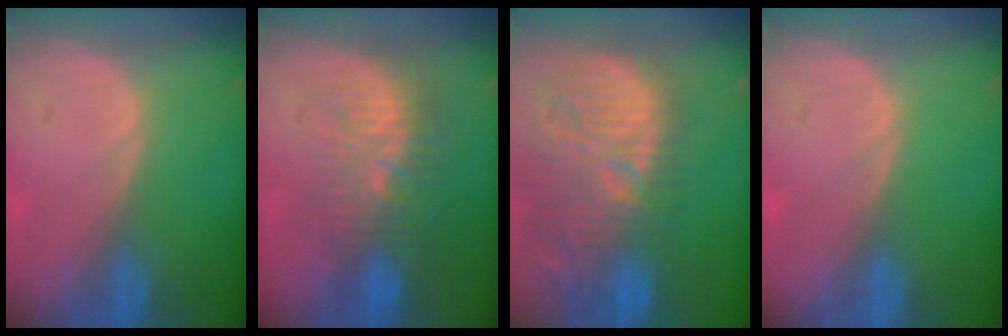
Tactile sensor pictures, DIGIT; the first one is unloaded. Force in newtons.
{"total": 9.6, "press": 9.2, "slide": 2.8}
{"total": 14.7, "press": 13.0, "slide": 6.8}
{"total": 0.0}